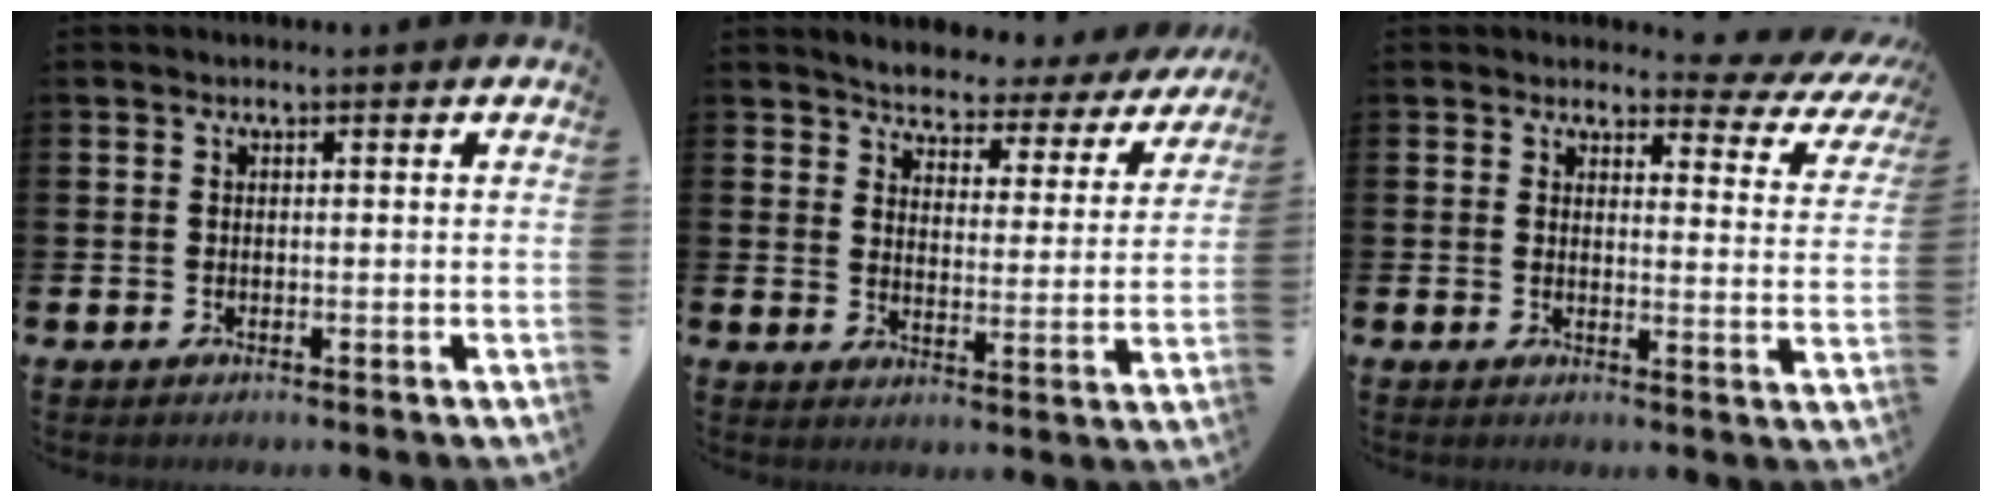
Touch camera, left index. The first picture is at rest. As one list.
[{"total": 3.8, "force": [3.6, 0.9, 0.3], "torque": [-0.028, -0.034, 0.054]}, {"total": 2.7, "force": [2.2, 1.4, 0.7], "torque": [-0.013, -0.021, 0.030]}]